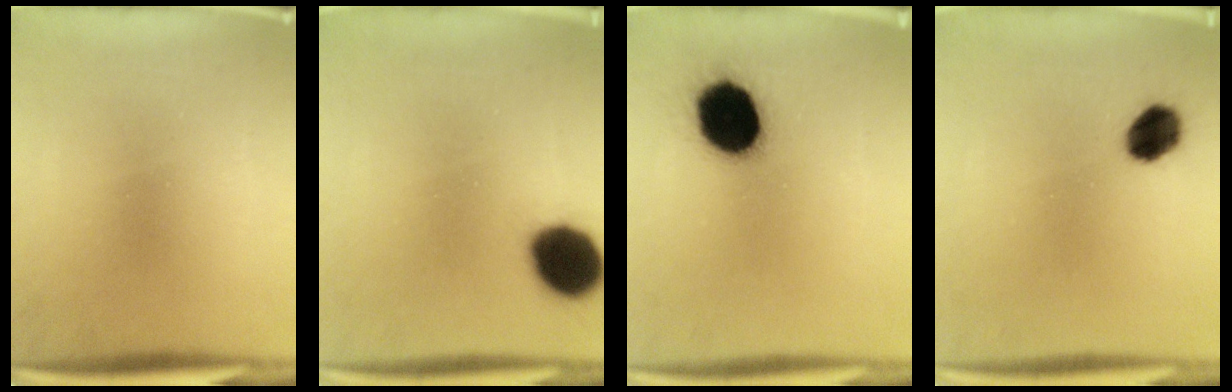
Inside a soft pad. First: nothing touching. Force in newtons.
{"total": 12.7}
{"total": 17.4}
{"total": 7.7}